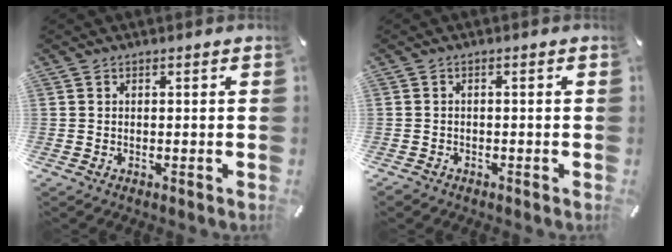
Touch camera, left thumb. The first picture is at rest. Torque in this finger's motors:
{"motor_torque": [0.05, -0.03, -0.01, -0.01, 0.00]}